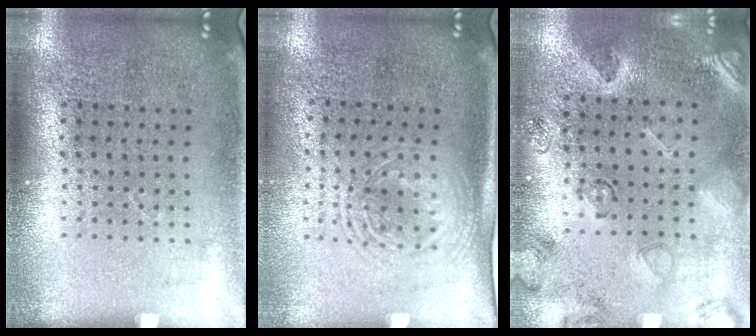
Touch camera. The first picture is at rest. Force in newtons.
{"total": 1.6, "press": 1.4, "slide": 0.9}
{"total": 2.3, "press": 1.8, "slide": 1.4}